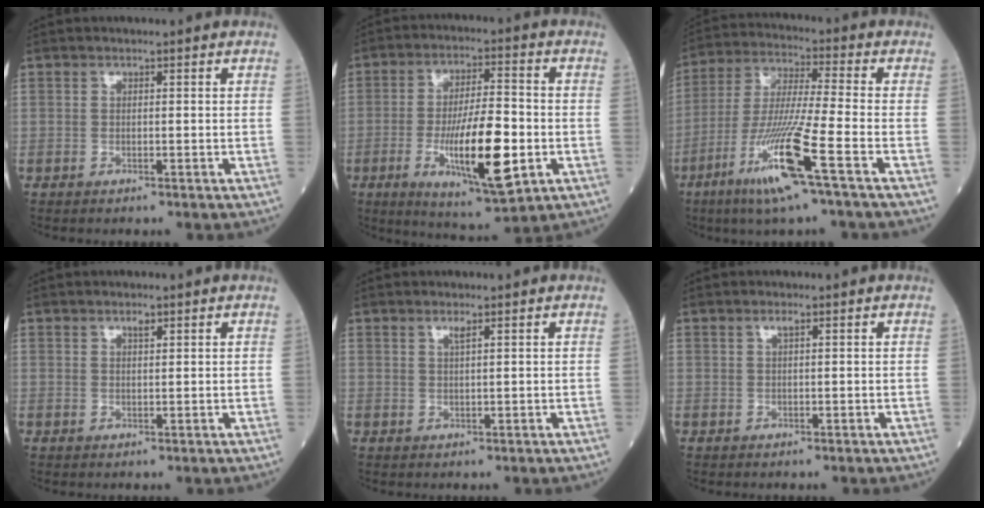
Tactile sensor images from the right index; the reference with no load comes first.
{"total": 14.1, "force": [-3.7, 2.7, 13.4], "torque": [-0.233, -0.015, -0.057]}
{"total": 13.5, "force": [-6.4, -1.0, 11.9], "torque": [-0.243, -0.024, -0.124]}
{"total": 0.9, "force": [0.6, 0.3, 0.6], "torque": [-0.013, -0.002, 0.011]}
{"total": 1.0, "force": [0.6, -0.1, 0.8], "torque": [-0.017, -0.002, 0.012]}
{"total": 0.8, "force": [0.4, 0.0, 0.7], "torque": [-0.013, 0.001, 0.007]}